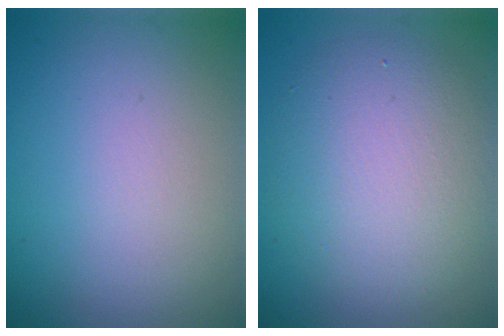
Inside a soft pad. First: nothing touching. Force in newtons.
{"total": 6.2, "press": 6.1, "slide": 0.5}